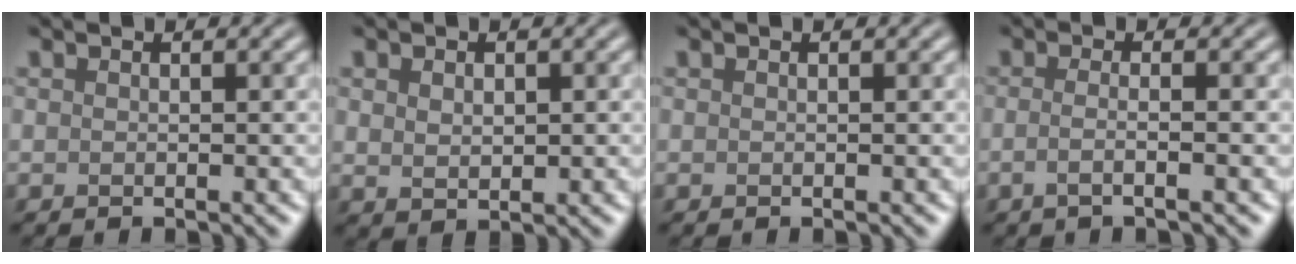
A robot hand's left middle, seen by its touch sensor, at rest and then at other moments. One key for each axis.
{"total": 1.7, "fx": 0.5, "fy": 1.2, "fz": 1.1, "tx": -0.021, "ty": -0.002, "tz": 0.013}
{"total": 0.0}
{"total": 2.4, "fx": -0.5, "fy": 1.0, "fz": 2.2, "tx": -0.022, "ty": -0.005, "tz": -0.021}